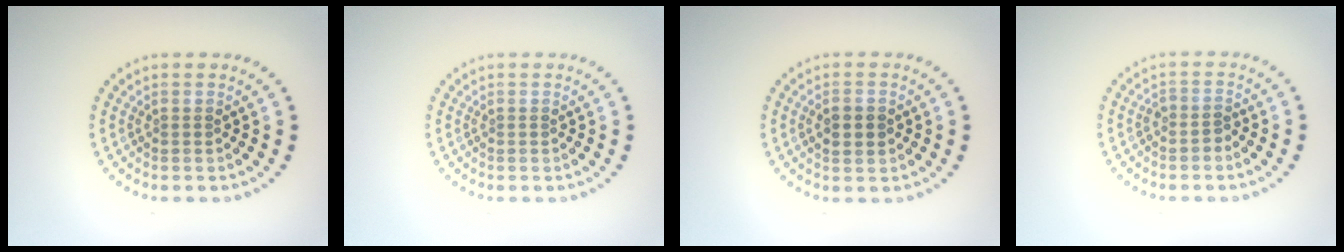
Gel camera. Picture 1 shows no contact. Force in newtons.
{"total": 0.0}
{"total": 2.1, "press": 2.1, "slide": 0.0}
{"total": 1.3, "press": 1.0, "slide": 0.9}